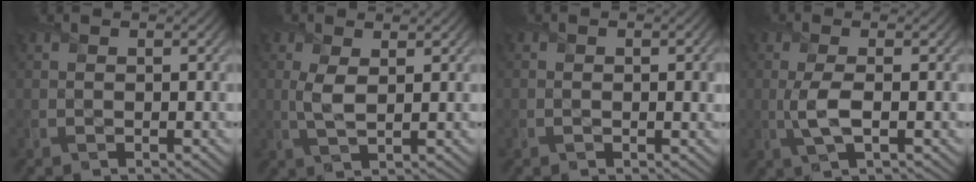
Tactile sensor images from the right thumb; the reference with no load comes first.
{"total": 3.0, "force": [0.8, 1.2, 2.7], "torque": [-0.070, 0.000, 0.016]}
{"total": 1.3, "force": [0.0, 0.7, 1.1], "torque": [-0.011, -0.002, -0.004]}
{"total": 3.5, "force": [-0.3, 0.9, 3.3], "torque": [-0.079, 0.000, -0.009]}